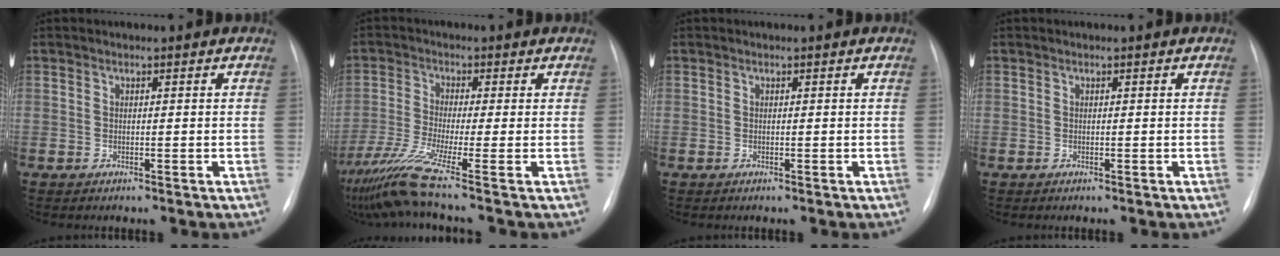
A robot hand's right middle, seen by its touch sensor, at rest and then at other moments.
{"total": 8.8, "force": [-6.2, -2.3, 5.8], "torque": [-0.118, -0.033, -0.118]}
{"total": 0.0}
{"total": 0.0}